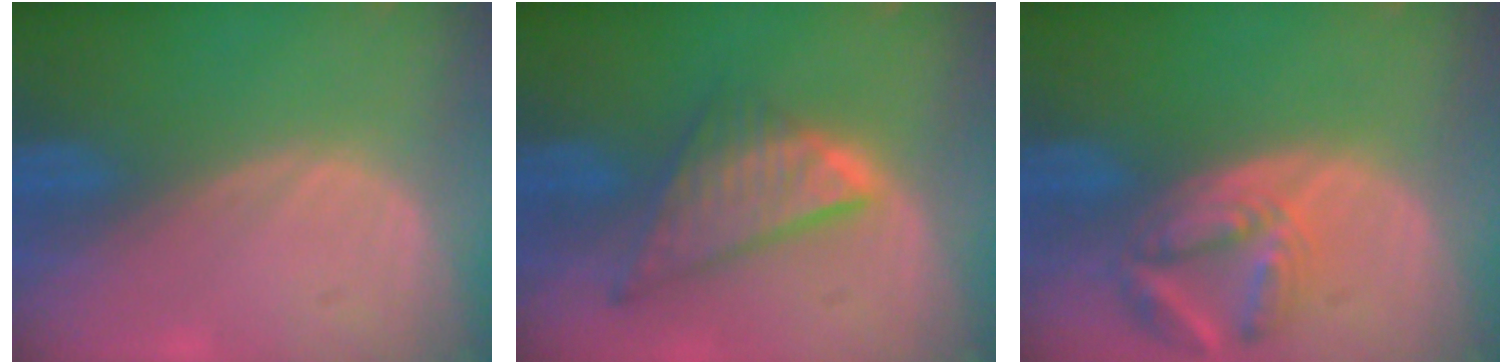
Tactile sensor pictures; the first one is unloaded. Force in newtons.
{"total": 8.7, "press": 7.4, "slide": 4.6}
{"total": 7.2, "press": 6.5, "slide": 3.0}